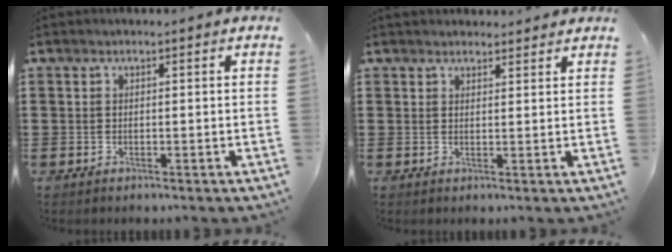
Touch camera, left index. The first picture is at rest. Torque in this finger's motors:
{"motor_torque": [-0.01, 0.31, -0.02, -0.11]}